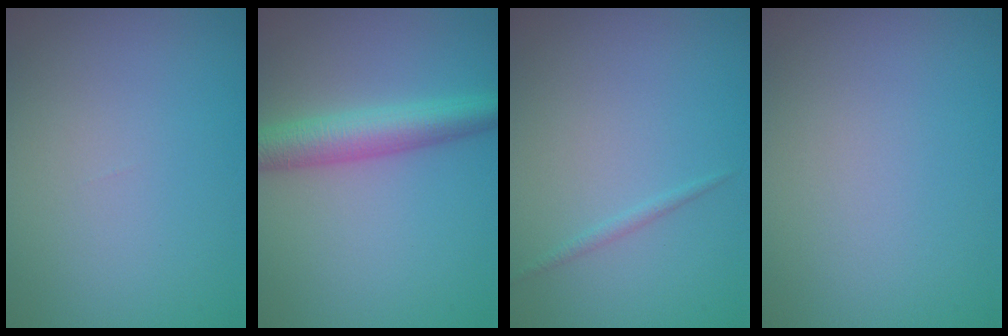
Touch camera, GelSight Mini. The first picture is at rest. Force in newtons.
{"total": 4.5, "press": 4.5, "slide": 0.1}
{"total": 0.7, "press": 0.7, "slide": 0.0}
{"total": 0.0}